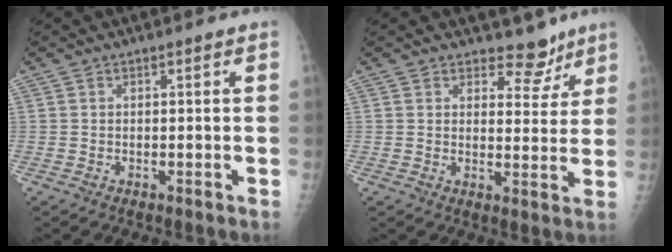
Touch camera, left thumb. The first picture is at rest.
{"total": 5.6, "force": [4.5, 3.0, 1.1], "torque": [0.015, -0.034, 0.062]}